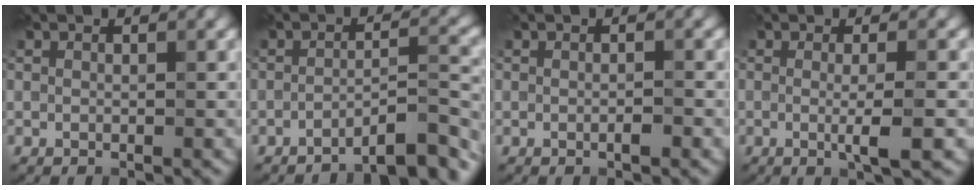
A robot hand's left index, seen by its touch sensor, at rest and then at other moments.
{"total": 6.0, "force": [-5.0, 0.9, 3.3], "torque": [-0.039, 0.016, -0.076]}
{"total": 0.9, "force": [-0.4, 0.2, 0.8], "torque": [-0.017, 0.001, -0.007]}
{"total": 3.5, "force": [-0.5, 0.7, 3.3], "torque": [-0.051, -0.009, -0.010]}